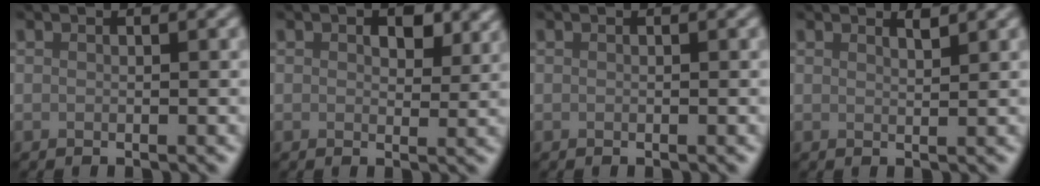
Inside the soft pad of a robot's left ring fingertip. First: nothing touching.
{"total": 3.0, "force": [1.3, 1.7, 2.1], "torque": [-0.030, -0.004, 0.018]}
{"total": 0.0}
{"total": 1.0, "force": [0.9, 0.1, 0.4], "torque": [-0.003, -0.001, 0.015]}